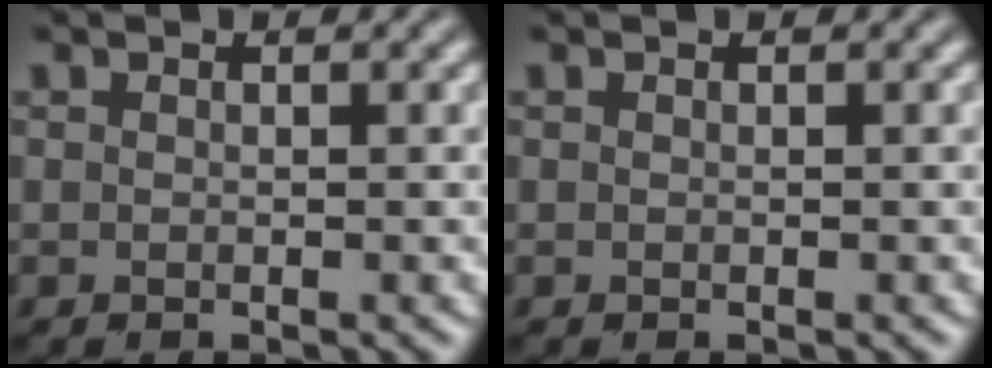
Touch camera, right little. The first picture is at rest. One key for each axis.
{"total": 0.0}